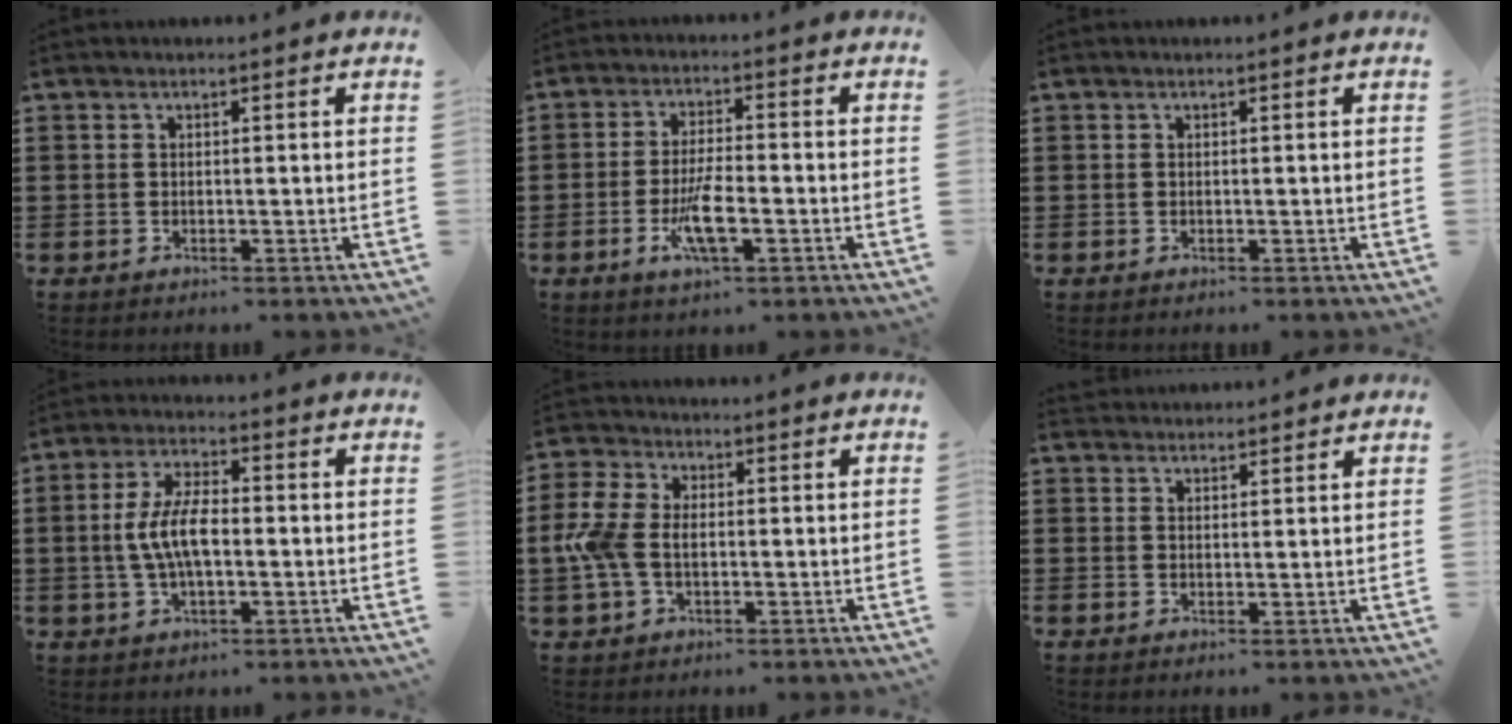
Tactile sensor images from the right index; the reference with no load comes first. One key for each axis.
{"total": 6.3, "fx": -2.3, "fy": 1.5, "fz": 5.7, "tx": -0.117, "ty": -0.012, "tz": -0.044}
{"total": 0.0}
{"total": 7.4, "fx": -0.5, "fy": 2.7, "fz": 6.9, "tx": -0.148, "ty": -0.003, "tz": -0.014}
{"total": 6.4, "fx": -0.6, "fy": 4.2, "fz": 4.8, "tx": -0.134, "ty": -0.001, "tz": -0.021}
{"total": 1.9, "fx": 1.8, "fy": -0.2, "fz": -0.5, "tx": 0.007, "ty": 0.002, "tz": 0.037}